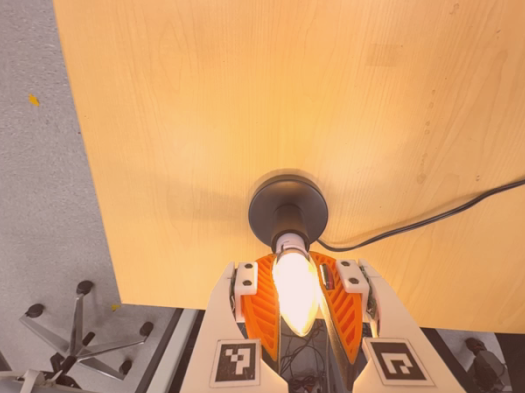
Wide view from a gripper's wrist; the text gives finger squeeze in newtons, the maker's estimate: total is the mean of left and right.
{"total": 21.2, "left": 18.0, "right": 24.4}